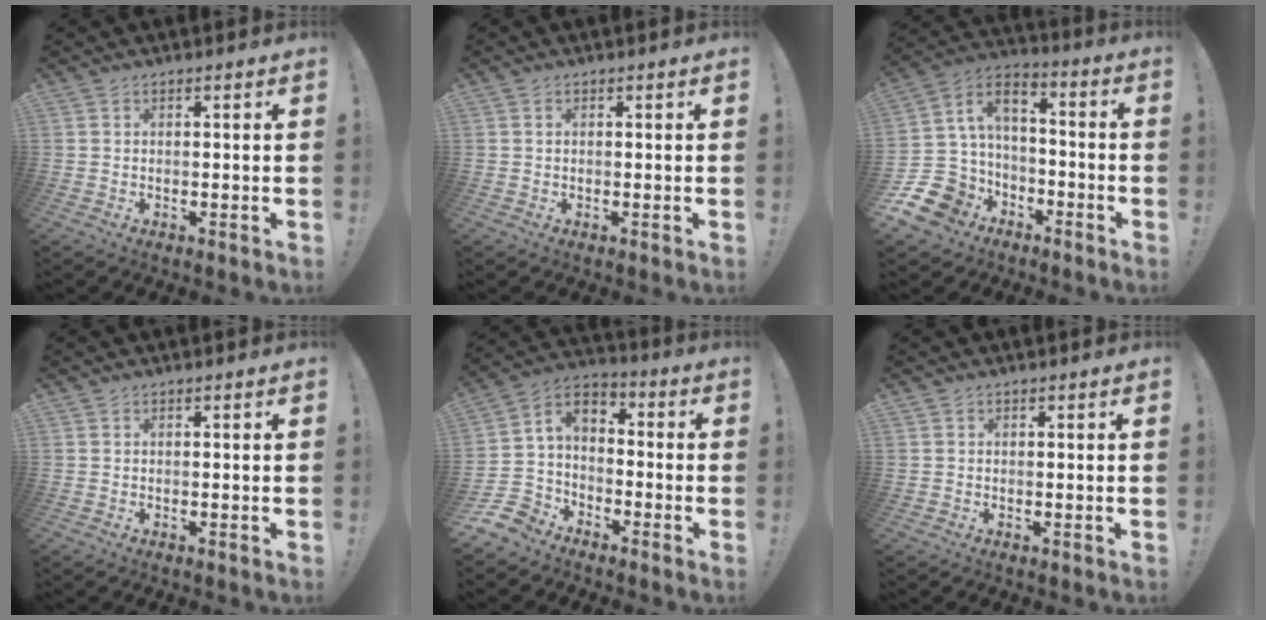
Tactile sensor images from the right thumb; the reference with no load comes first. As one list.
[{"total": 0.0}, {"total": 12.4, "force": [-5.9, 9.8, 4.6], "torque": [-0.080, 0.038, -0.098]}, {"total": 0.0}, {"total": 8.3, "force": [-5.2, 6.1, 2.2], "torque": [-0.050, 0.035, -0.093]}, {"total": 0.0}]